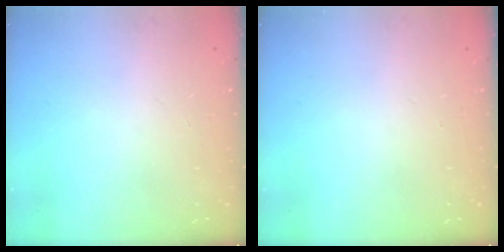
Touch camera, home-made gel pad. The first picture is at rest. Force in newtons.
{"total": 0.0}